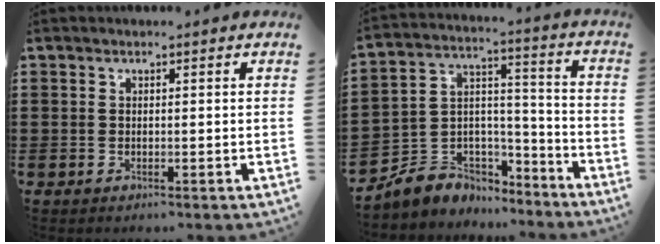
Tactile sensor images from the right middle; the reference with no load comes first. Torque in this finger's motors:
{"motor_torque": [2.14, 0.00, -0.94, -0.16]}